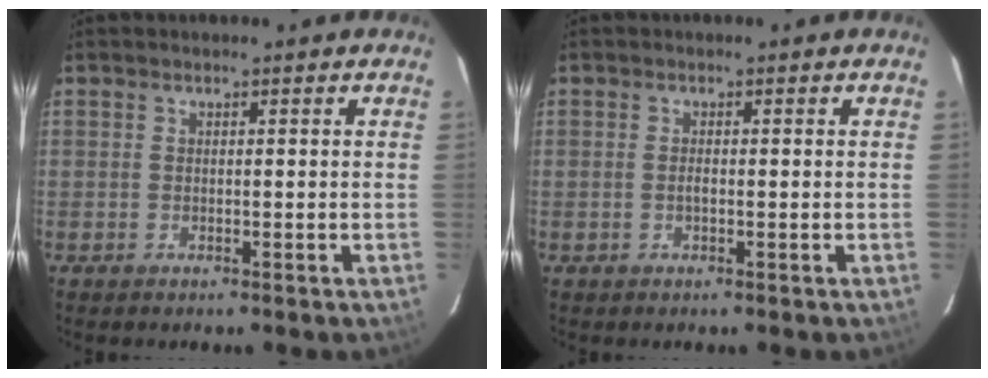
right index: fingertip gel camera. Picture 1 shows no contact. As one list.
[{"total": 0.8, "force": [-0.3, 0.3, 0.7], "torque": [-0.014, 0.000, -0.006]}]